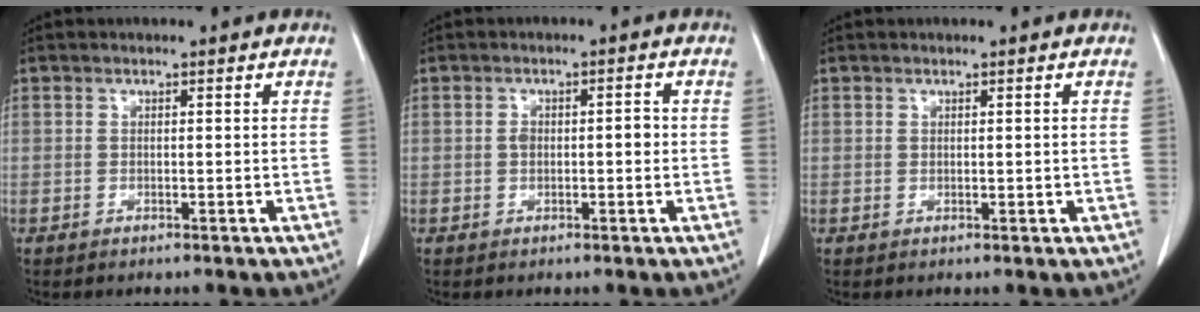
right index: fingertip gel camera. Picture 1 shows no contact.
{"total": 2.6, "force": [-0.2, 1.3, 2.2], "torque": [-0.038, 0.010, -0.002]}
{"total": 0.5, "force": [0.1, 0.4, 0.3], "torque": [-0.004, -0.001, 0.002]}